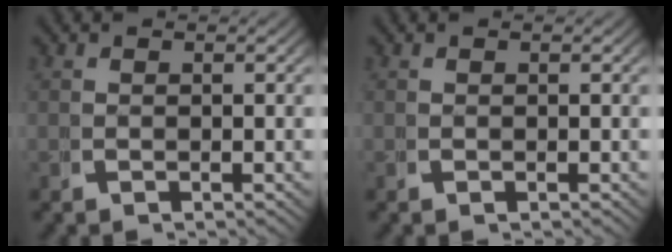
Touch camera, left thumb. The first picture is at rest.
{"total": 0.0}